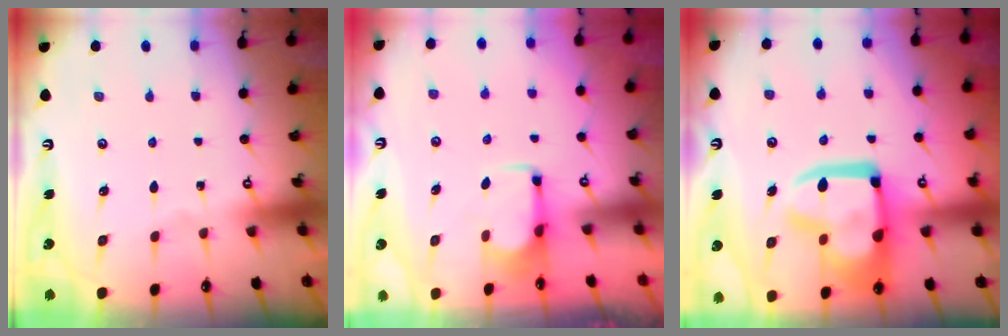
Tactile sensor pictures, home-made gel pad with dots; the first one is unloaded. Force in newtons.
{"total": 2.4, "press": 2.2, "slide": 0.8}
{"total": 21.1, "press": 20.9, "slide": 2.4}